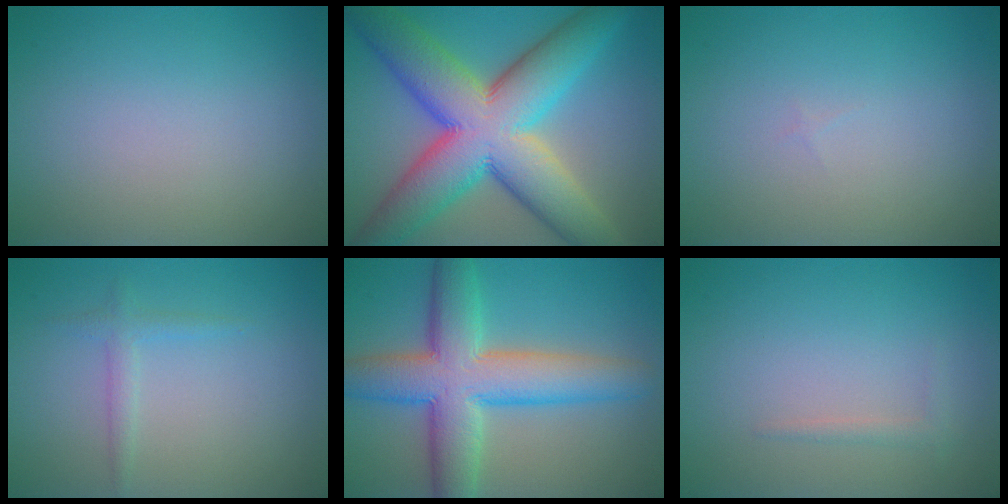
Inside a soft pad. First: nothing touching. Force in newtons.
{"total": 14.6, "press": 14.6, "slide": 0.3}
{"total": 0.0}
{"total": 1.3, "press": 1.3, "slide": 0.1}
{"total": 9.4, "press": 9.4, "slide": 0.3}
{"total": 0.8, "press": 0.8, "slide": 0.0}